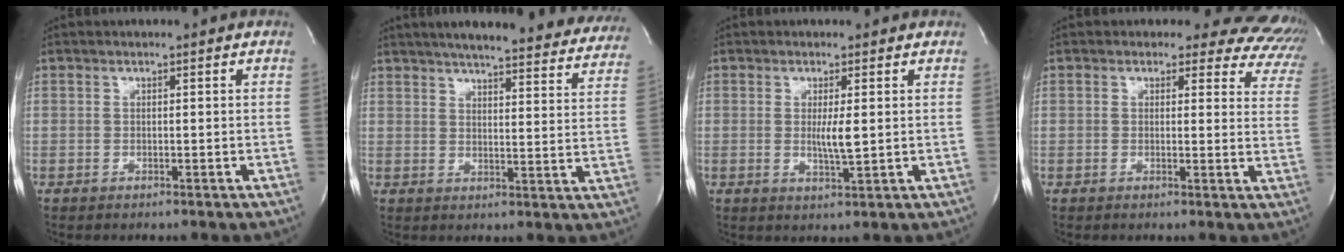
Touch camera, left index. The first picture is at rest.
{"total": 28.2, "force": [25.1, 4.6, 12.0], "torque": [-0.177, -0.048, 0.291]}
{"total": 3.1, "force": [0.1, 0.2, 3.1], "torque": [-0.061, -0.011, 0.003]}
{"total": 12.8, "force": [11.4, 5.3, 2.4], "torque": [0.011, -0.058, 0.075]}